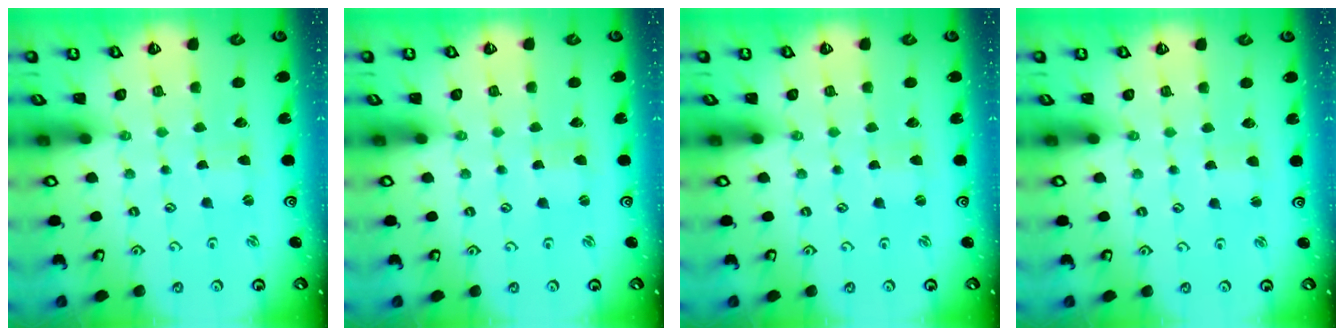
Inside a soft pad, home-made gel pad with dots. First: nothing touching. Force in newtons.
{"total": 0.7, "press": 0.7, "slide": 0.1}
{"total": 0.7, "press": 0.7, "slide": 0.2}
{"total": 1.6, "press": 1.6, "slide": 0.3}